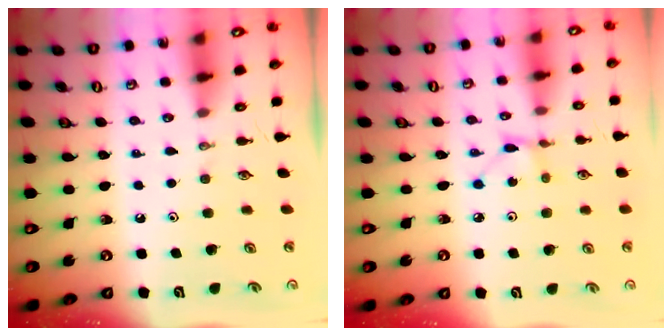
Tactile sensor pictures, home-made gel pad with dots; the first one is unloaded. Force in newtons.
{"total": 1.9, "press": 1.9, "slide": 0.3}